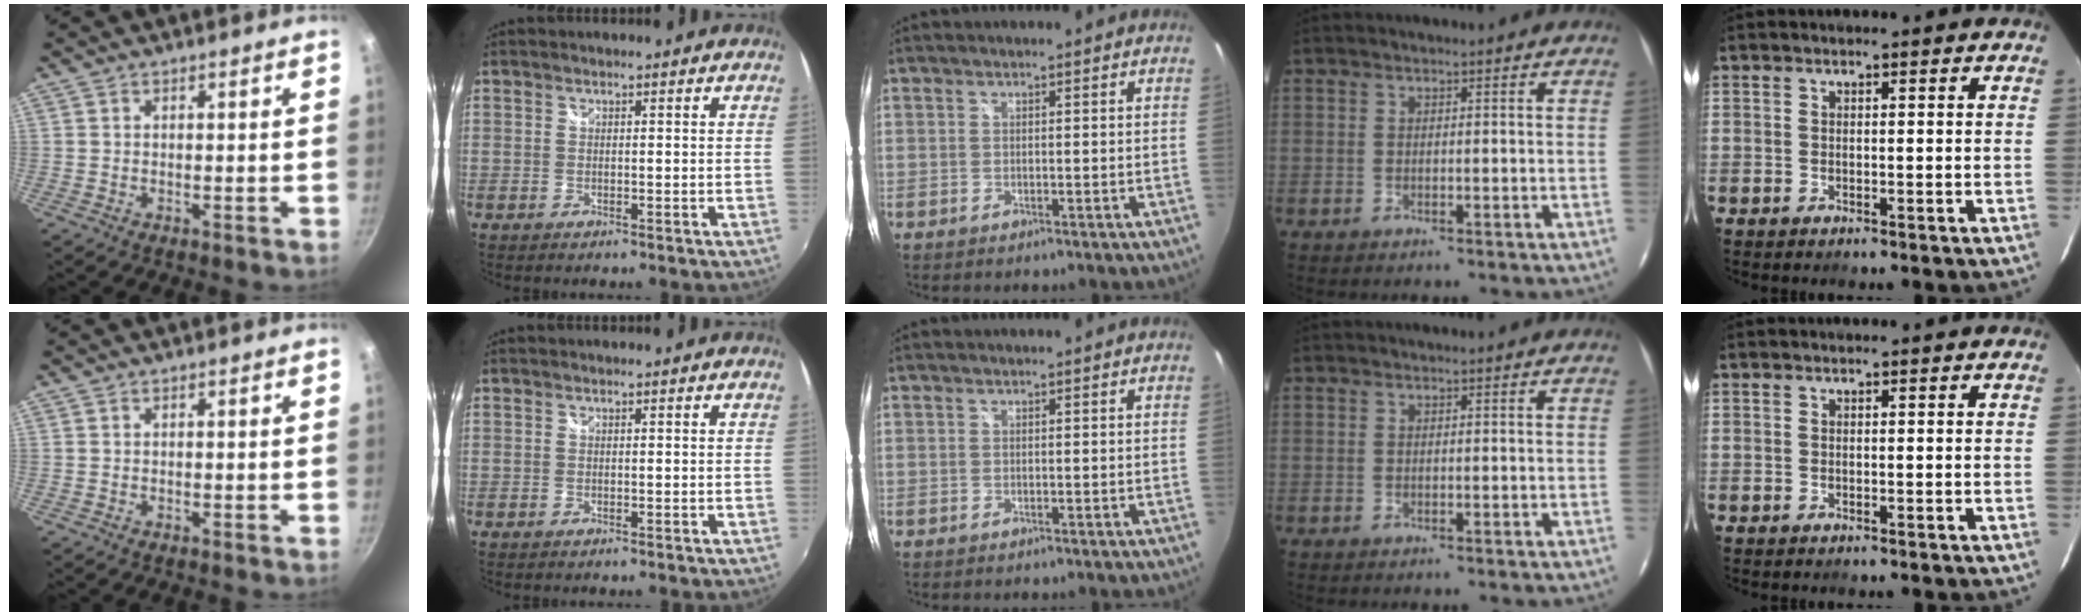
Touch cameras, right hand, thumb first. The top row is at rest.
{}